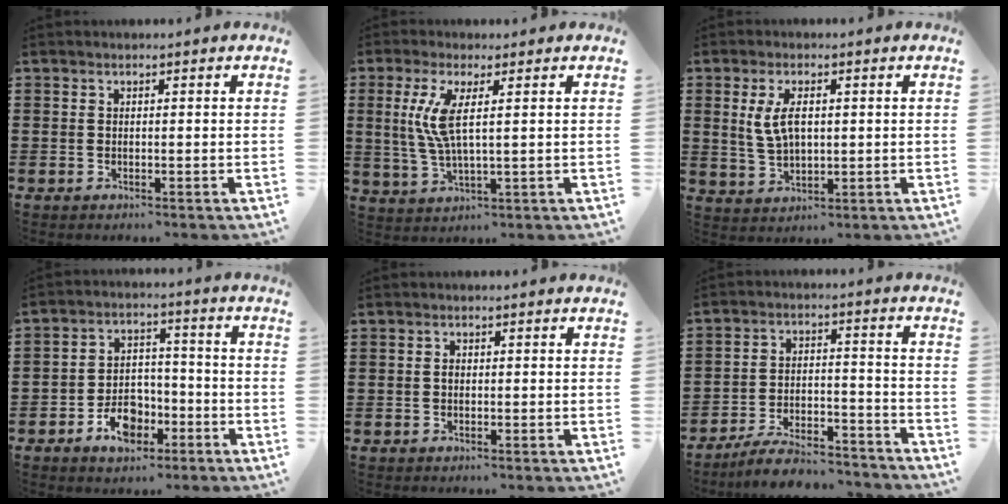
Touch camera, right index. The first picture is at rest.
{"total": 6.7, "force": [1.5, 1.4, 6.4], "torque": [-0.148, -0.009, 0.018]}
{"total": 5.2, "force": [0.9, 2.4, 4.5], "torque": [-0.099, 0.005, 0.012]}
{"total": 7.2, "force": [-3.6, 4.8, 4.1], "torque": [-0.065, 0.017, -0.065]}
{"total": 0.8, "force": [-0.1, 0.5, 0.6], "torque": [-0.014, 0.000, -0.002]}
{"total": 6.9, "force": [-6.4, 0.9, 2.3], "torque": [-0.044, 0.009, -0.123]}